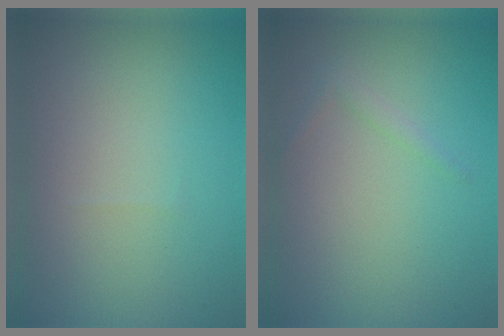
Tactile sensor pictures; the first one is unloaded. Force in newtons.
{"total": 0.8, "press": 0.8, "slide": 0.1}